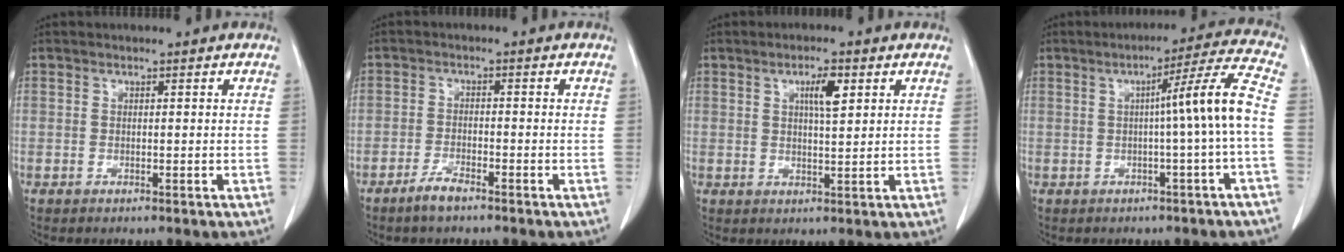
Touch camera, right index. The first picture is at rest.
{"total": 3.2, "force": [-2.5, 0.5, 1.9], "torque": [-0.040, -0.001, -0.049]}
{"total": 4.2, "force": [1.7, 0.8, 3.8], "torque": [-0.065, 0.001, 0.029]}
{"total": 8.5, "force": [-0.5, -1.9, 8.3], "torque": [-0.118, 0.014, -0.005]}